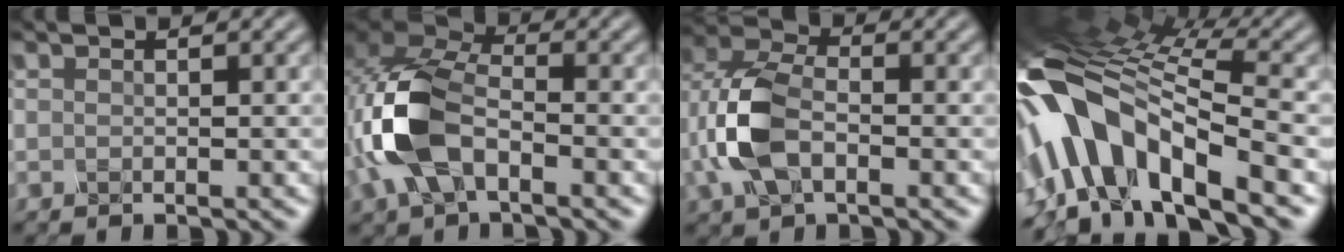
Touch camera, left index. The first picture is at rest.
{"total": 8.7, "force": [-2.2, 5.1, 6.7], "torque": [-0.164, 0.011, -0.060]}
{"total": 6.7, "force": [-1.2, 4.3, 5.0], "torque": [-0.125, 0.009, -0.034]}
{"total": 13.5, "force": [-4.2, 6.6, 11.0], "torque": [-0.203, 0.020, -0.083]}